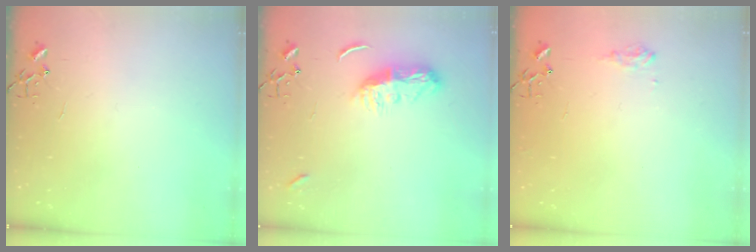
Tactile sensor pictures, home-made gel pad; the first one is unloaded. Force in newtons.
{"total": 9.1, "press": 9.1, "slide": 0.8}
{"total": 6.9, "press": 6.8, "slide": 1.0}